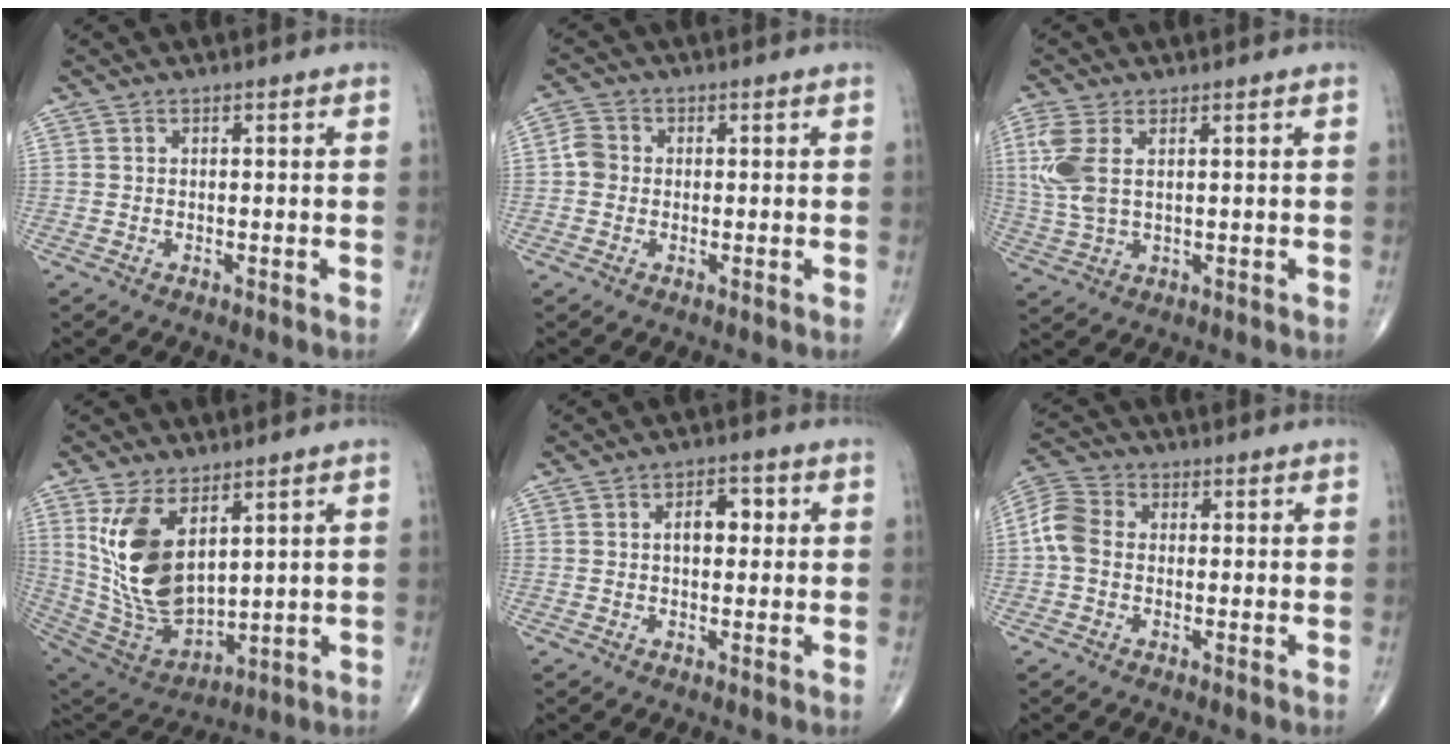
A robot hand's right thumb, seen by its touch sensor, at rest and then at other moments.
{"total": 3.2, "force": [-0.4, 2.9, 1.4], "torque": [-0.012, 0.006, -0.014]}
{"total": 7.1, "force": [1.7, 3.8, 5.8], "torque": [-0.154, 0.004, 0.042]}
{"total": 15.9, "force": [5.4, 8.4, 12.4], "torque": [-0.223, -0.027, 0.129]}
{"total": 4.5, "force": [0.6, 2.8, 3.5], "torque": [-0.035, 0.015, 0.006]}
{"total": 6.5, "force": [-0.5, 4.9, 4.3], "torque": [-0.085, 0.017, -0.025]}